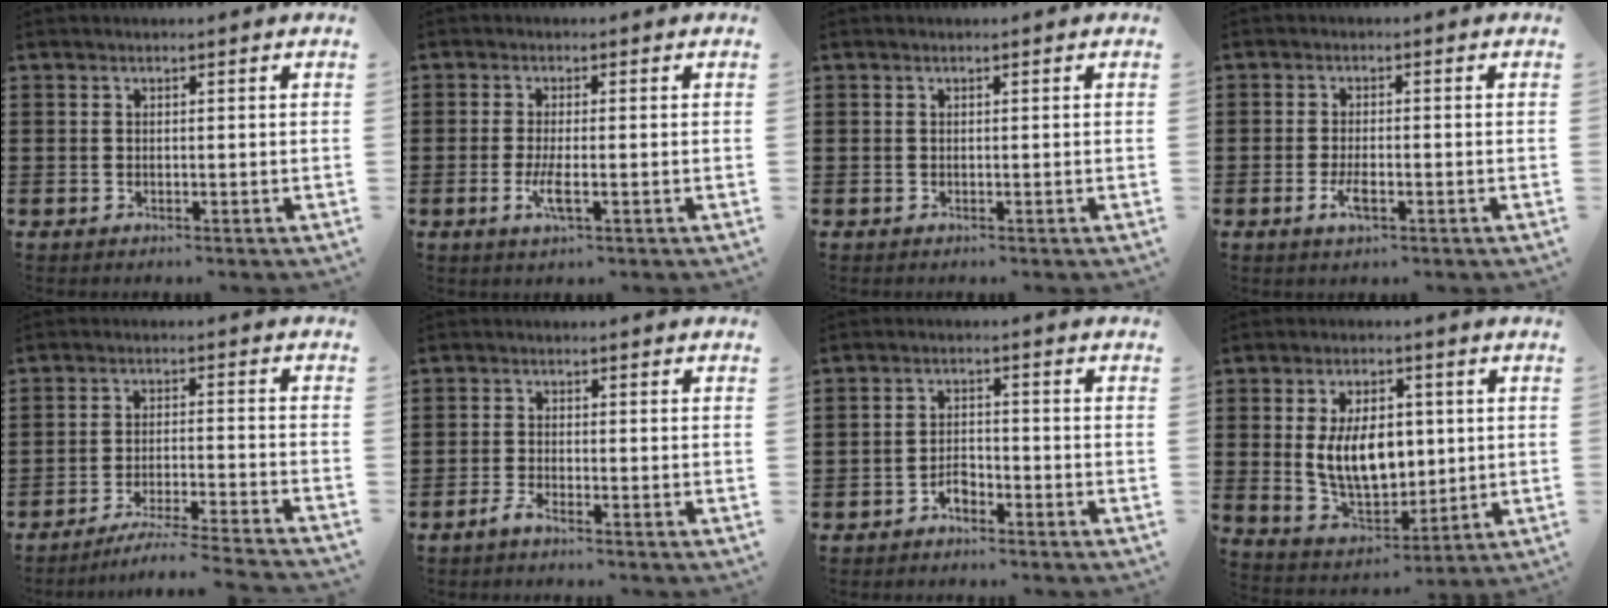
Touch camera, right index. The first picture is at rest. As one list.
[{"total": 3.5, "force": [-1.1, 0.5, 3.3], "torque": [-0.069, -0.008, -0.023]}, {"total": 0.0}, {"total": 3.1, "force": [-1.2, 1.0, 2.6], "torque": [-0.059, -0.005, -0.025]}, {"total": 5.2, "force": [-4.8, -0.6, 1.9], "torque": [-0.039, -0.017, -0.095]}, {"total": 1.7, "force": [-1.6, 0.0, 0.7], "torque": [-0.021, -0.002, -0.032]}, {"total": 2.7, "force": [-2.1, 1.1, 1.2], "torque": [-0.026, 0.006, -0.044]}, {"total": 10.1, "force": [1.1, 6.3, 7.9], "torque": [-0.141, 0.001, 0.013]}]